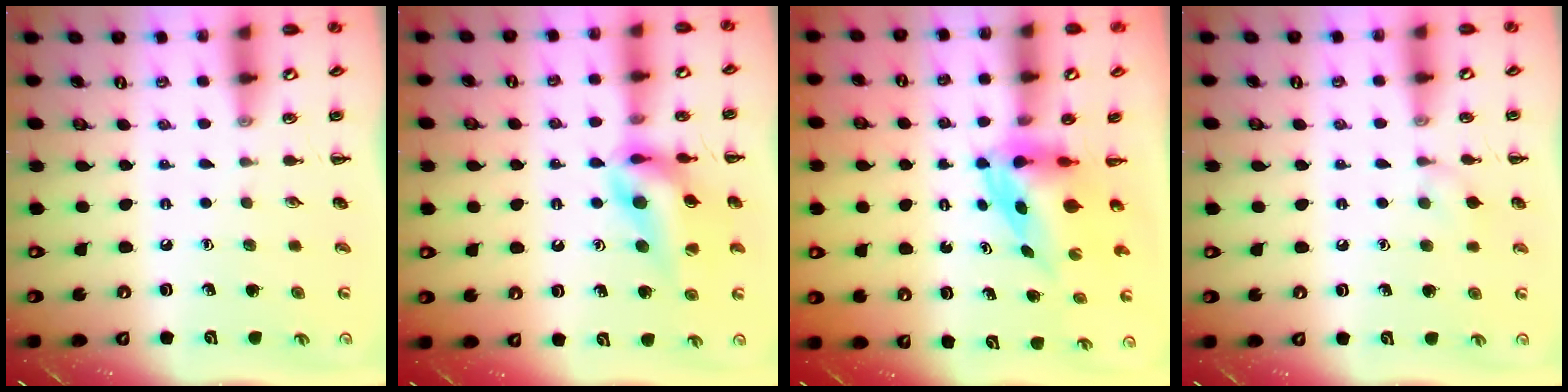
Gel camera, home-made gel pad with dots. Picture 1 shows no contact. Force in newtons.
{"total": 13.1, "press": 12.5, "slide": 4.0}
{"total": 3.9, "press": 3.8, "slide": 1.0}
{"total": 5.6, "press": 5.2, "slide": 1.9}